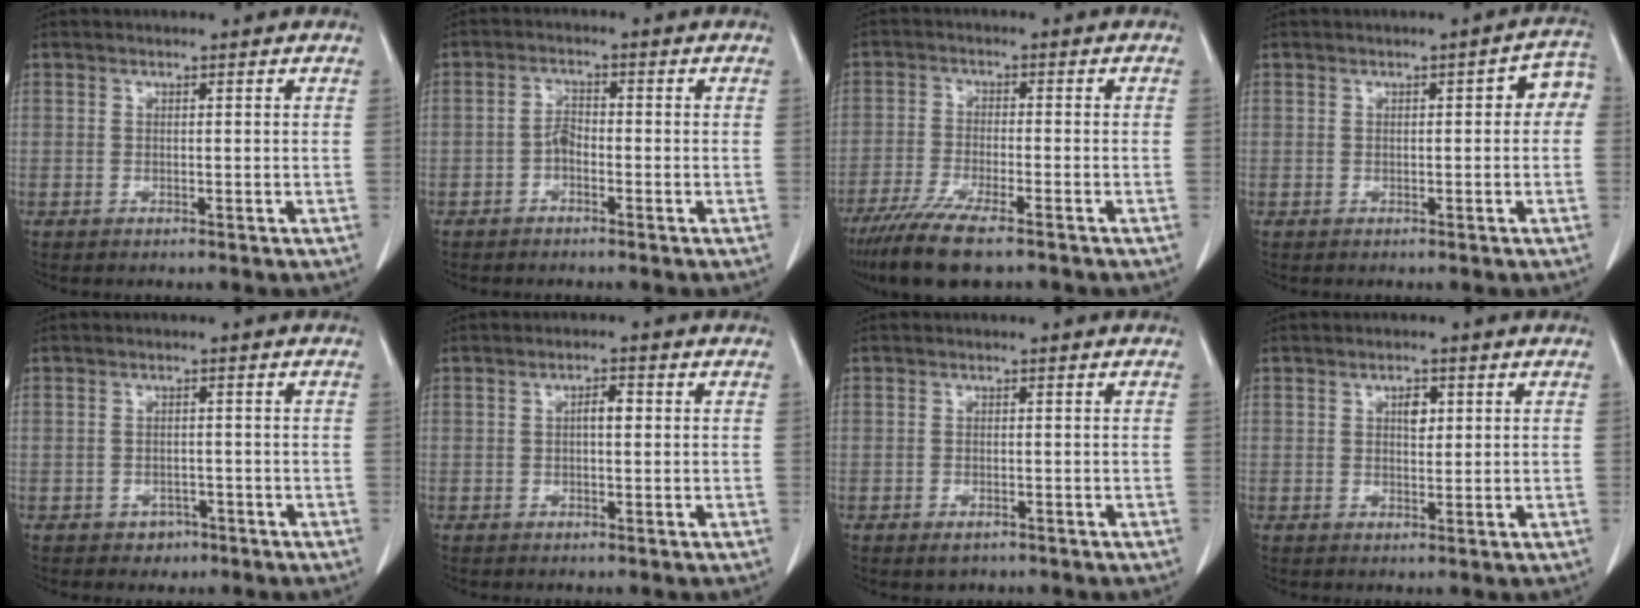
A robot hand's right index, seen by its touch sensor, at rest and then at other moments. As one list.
[{"total": 2.1, "force": [-1.1, 1.0, 1.5], "torque": [-0.024, 0.007, -0.022]}, {"total": 9.9, "force": [-7.5, 1.3, 6.3], "torque": [-0.111, -0.025, -0.126]}, {"total": 3.7, "force": [0.3, 1.5, 3.4], "torque": [-0.030, 0.021, -0.002]}, {"total": 2.2, "force": [-1.3, 1.7, 0.5], "torque": [-0.004, 0.006, -0.011]}, {"total": 2.1, "force": [0.1, 0.6, 2.0], "torque": [-0.033, 0.005, 0.001]}, {"total": 1.8, "force": [-1.2, 1.0, 0.9], "torque": [-0.013, -0.001, -0.006]}, {"total": 2.2, "force": [0.7, 1.1, 1.8], "torque": [-0.028, -0.001, 0.011]}]